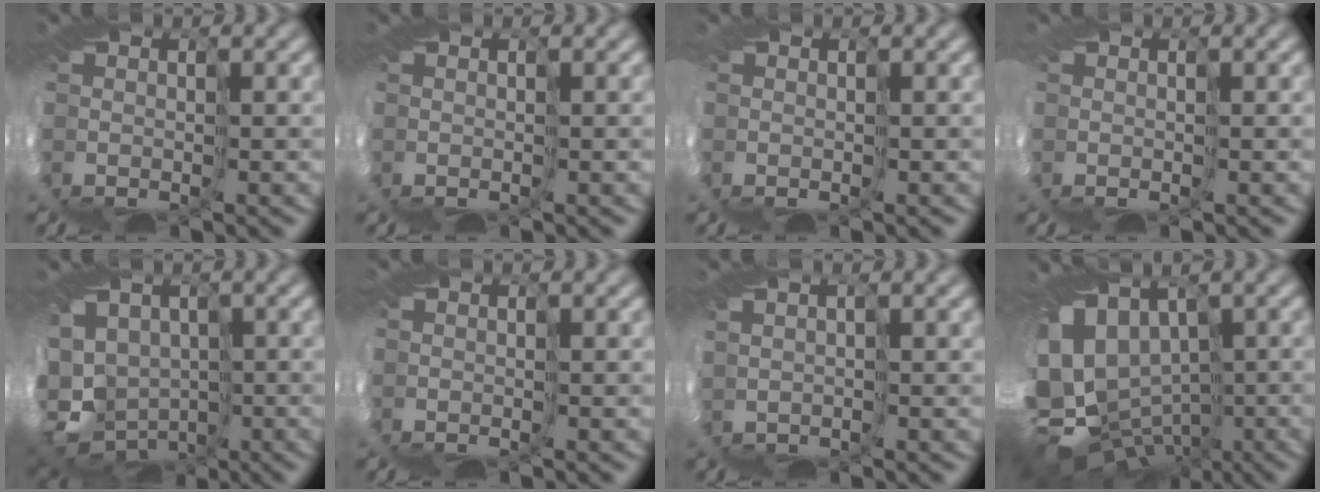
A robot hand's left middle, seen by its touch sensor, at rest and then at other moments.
{"total": 0.0}
{"total": 0.6, "force": [0.0, 0.5, 0.4], "torque": [-0.004, 0.002, 0.000]}
{"total": 1.0, "force": [-0.2, 0.8, 0.6], "torque": [-0.007, 0.003, -0.004]}
{"total": 6.9, "force": [-0.1, 6.7, 1.7], "torque": [-0.082, -0.012, -0.007]}
{"total": 0.0}
{"total": 2.1, "force": [0.9, -1.3, -1.4], "torque": [0.026, 0.005, 0.020]}
{"total": 7.3, "force": [-1.8, 6.6, 2.8], "torque": [-0.091, -0.021, 0.010]}